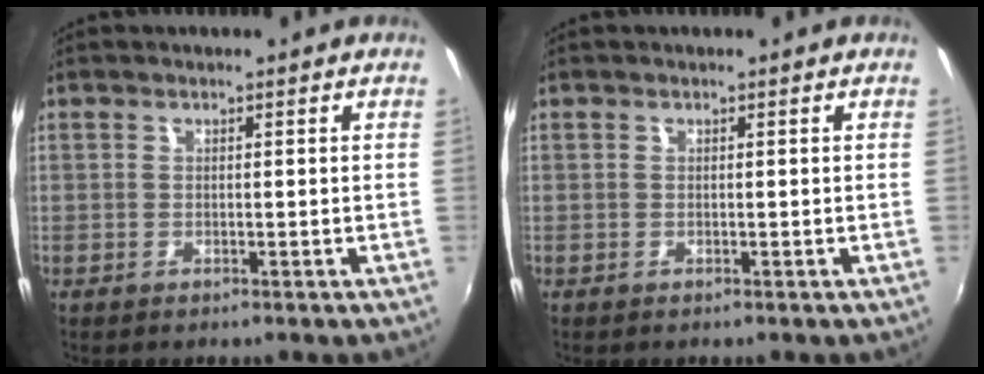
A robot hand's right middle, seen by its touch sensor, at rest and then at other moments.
{"total": 0.0}